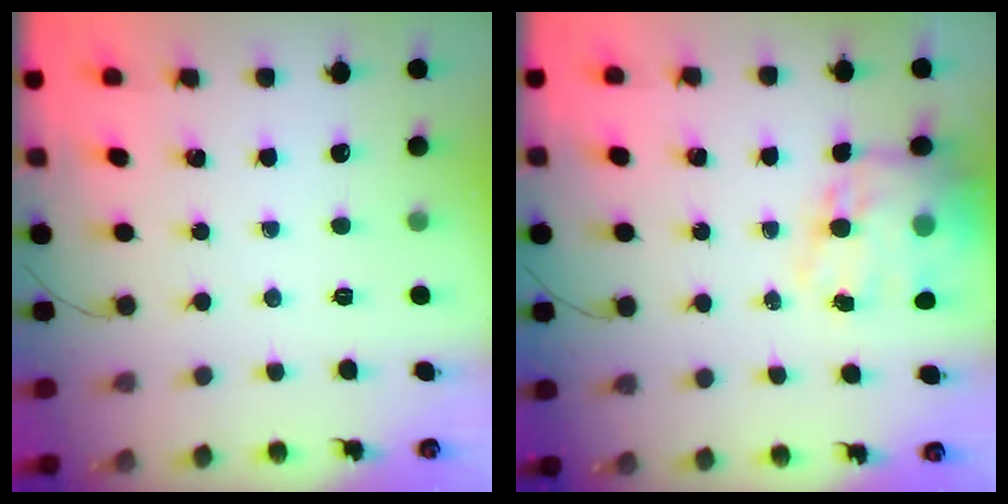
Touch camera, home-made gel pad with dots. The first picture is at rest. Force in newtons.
{"total": 17.3, "press": 16.8, "slide": 4.4}